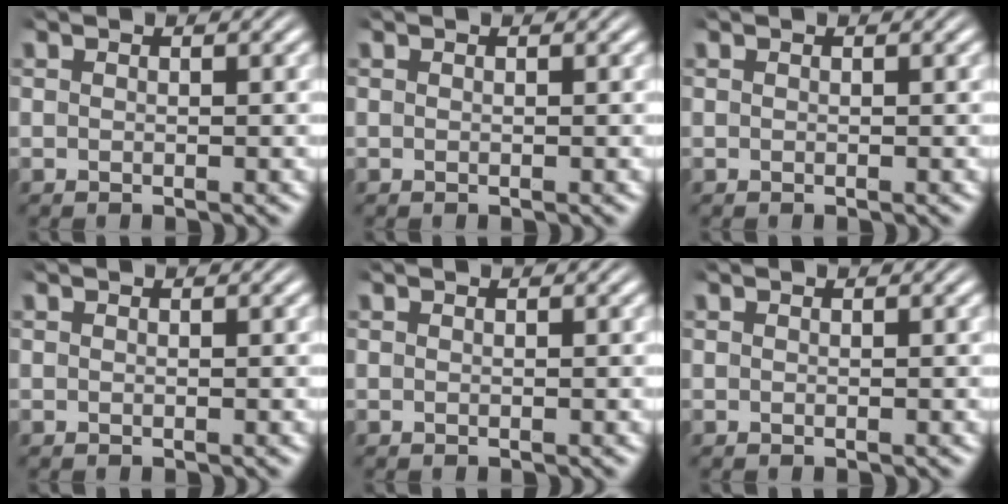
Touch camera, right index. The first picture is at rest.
{"total": 0.0}
{"total": 0.0}
{"total": 0.0}
{"total": 0.0}
{"total": 0.0}